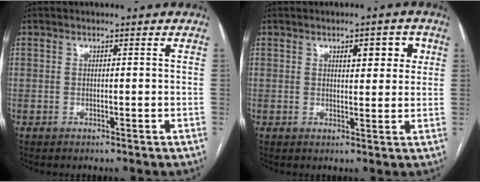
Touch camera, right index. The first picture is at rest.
{"total": 4.6, "force": [1.9, 1.7, 3.8], "torque": [-0.048, 0.007, 0.026]}